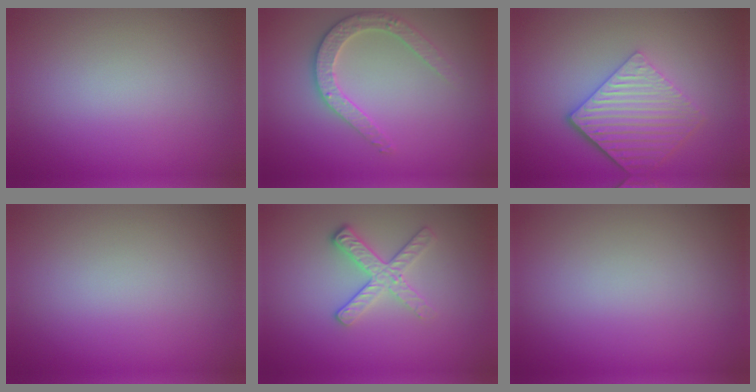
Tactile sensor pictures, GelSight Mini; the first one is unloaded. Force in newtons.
{"total": 2.8, "press": 2.7, "slide": 0.5}
{"total": 5.7, "press": 4.3, "slide": 3.7}
{"total": 0.0}
{"total": 2.8, "press": 2.5, "slide": 1.3}
{"total": 0.0}